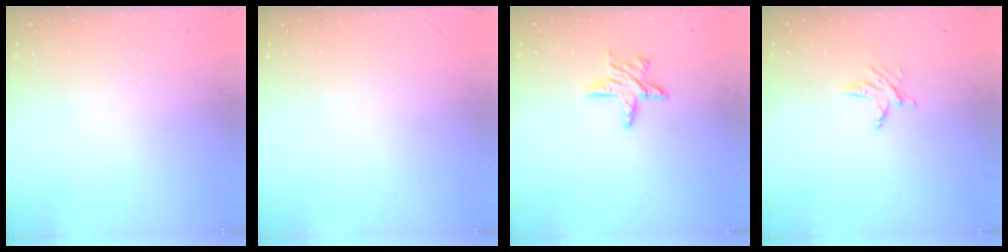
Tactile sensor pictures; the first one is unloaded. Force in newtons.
{"total": 0.0}
{"total": 8.7, "press": 8.7, "slide": 0.7}
{"total": 3.4, "press": 3.4, "slide": 0.4}